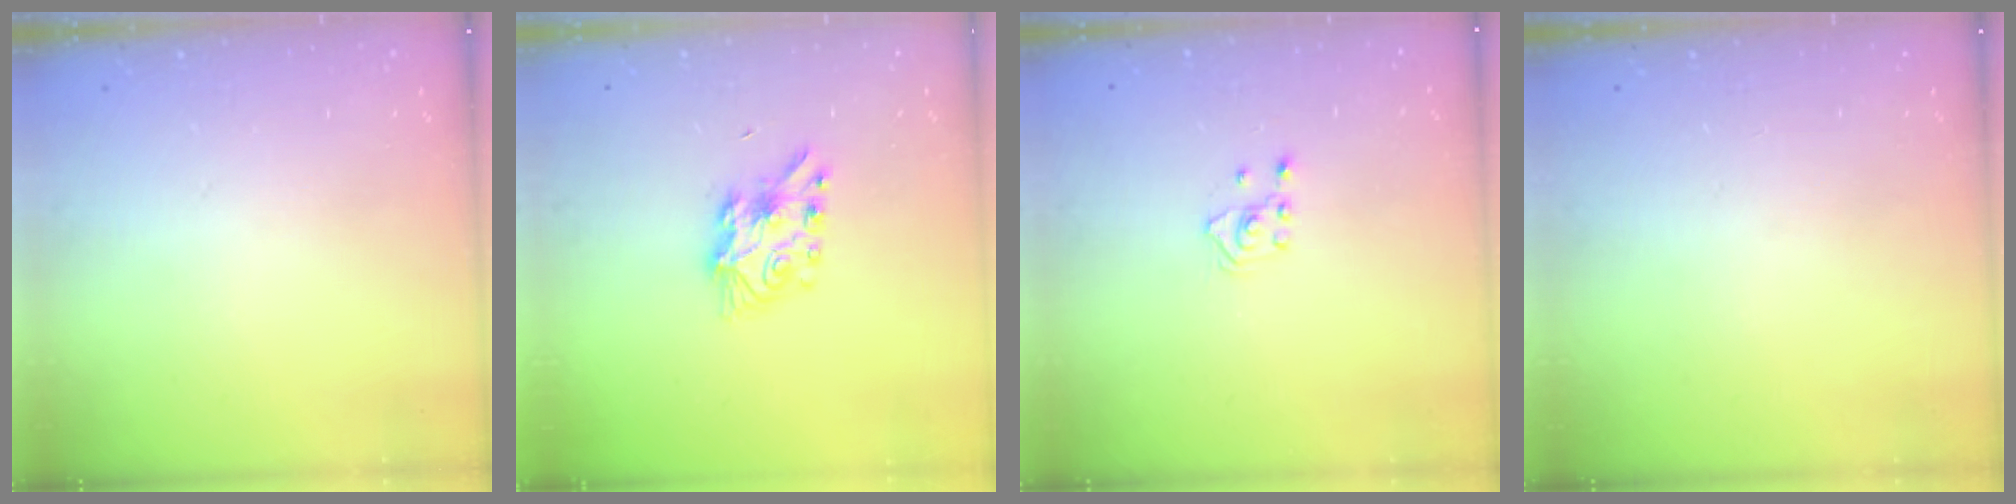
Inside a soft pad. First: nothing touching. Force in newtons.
{"total": 7.2, "press": 7.2, "slide": 0.2}
{"total": 2.0, "press": 1.8, "slide": 0.9}
{"total": 0.0}